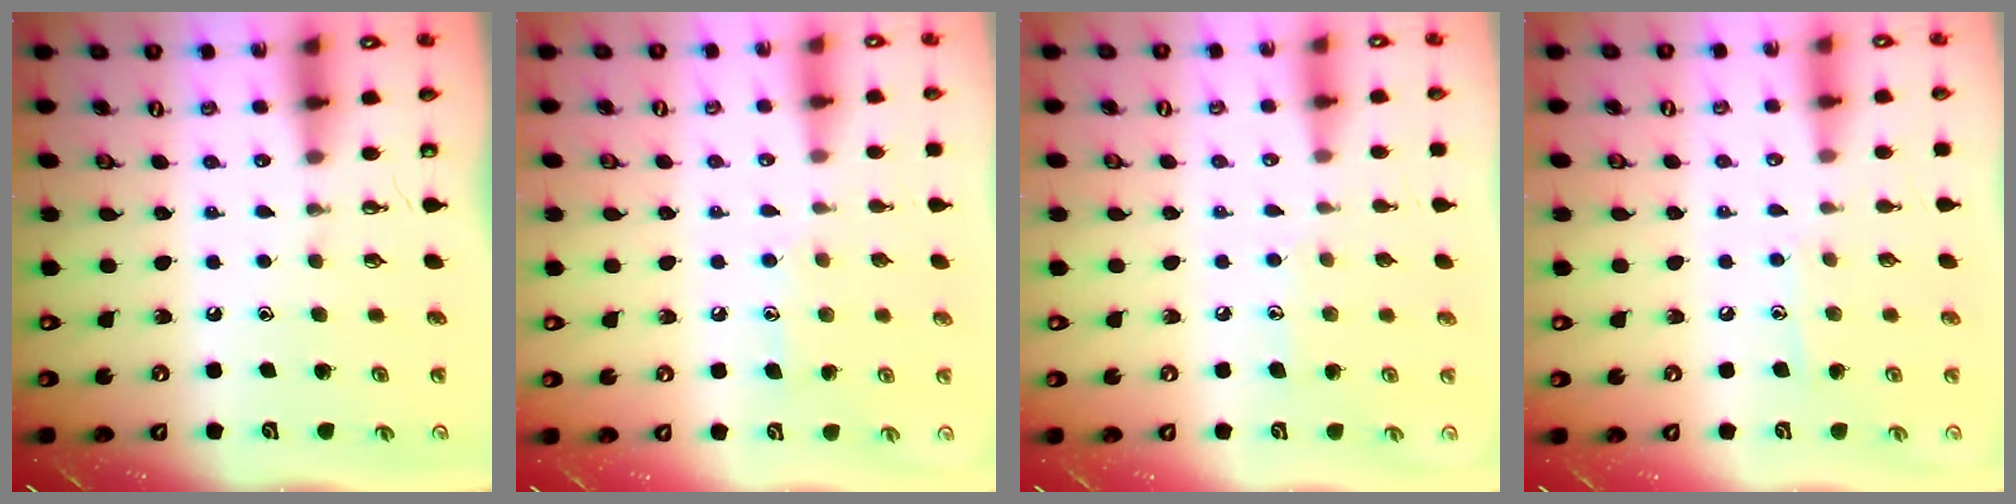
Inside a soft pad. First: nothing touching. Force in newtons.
{"total": 7.8, "press": 7.8, "slide": 0.6}
{"total": 6.2, "press": 6.2, "slide": 0.6}
{"total": 6.3, "press": 6.3, "slide": 0.5}